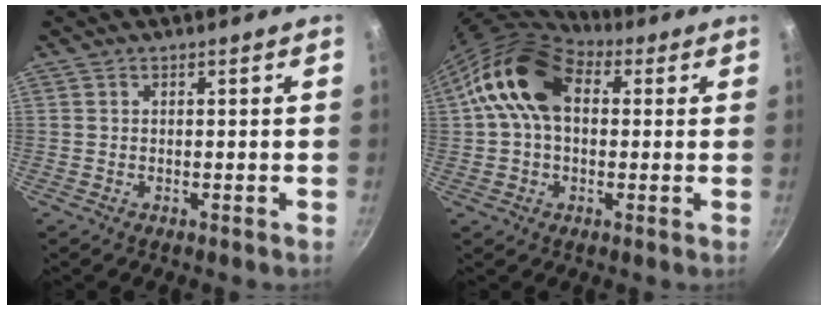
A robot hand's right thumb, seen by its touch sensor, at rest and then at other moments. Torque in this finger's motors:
{"motor_torque": [-0.39, 1.12, 0.22, -0.04, 0.24]}